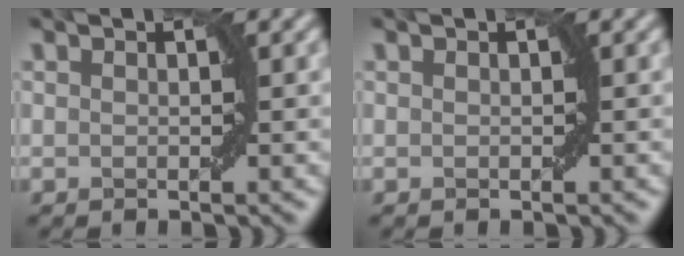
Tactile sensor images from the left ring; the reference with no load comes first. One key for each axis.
{"total": 0.0}